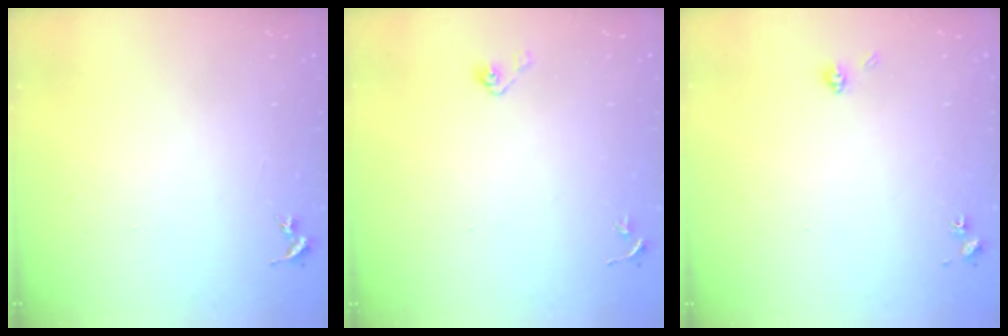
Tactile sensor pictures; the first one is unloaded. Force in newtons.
{"total": 4.0, "press": 3.6, "slide": 1.8}
{"total": 4.0, "press": 3.8, "slide": 1.4}